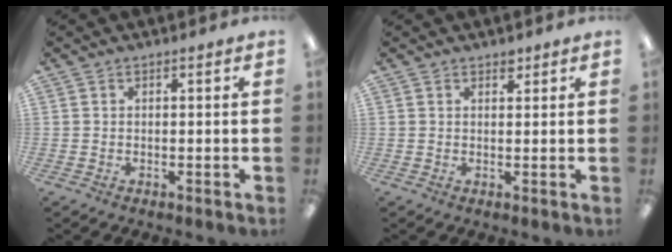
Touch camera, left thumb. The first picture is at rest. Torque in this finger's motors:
{"motor_torque": [0.37, -0.04, 0.42, -0.26, -0.01]}